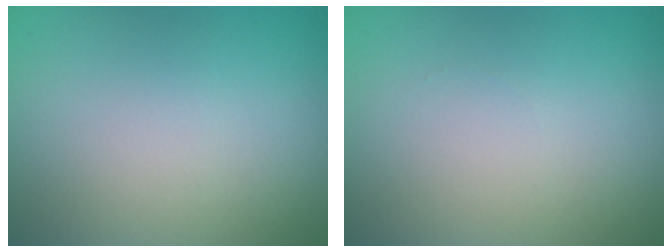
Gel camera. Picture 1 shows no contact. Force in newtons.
{"total": 0.0}